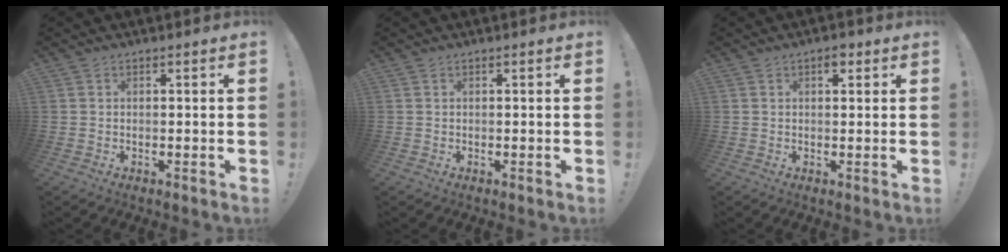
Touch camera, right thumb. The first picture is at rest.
{"total": 0.0}
{"total": 2.4, "force": [1.2, 1.2, 1.6], "torque": [-0.014, -0.004, 0.017]}